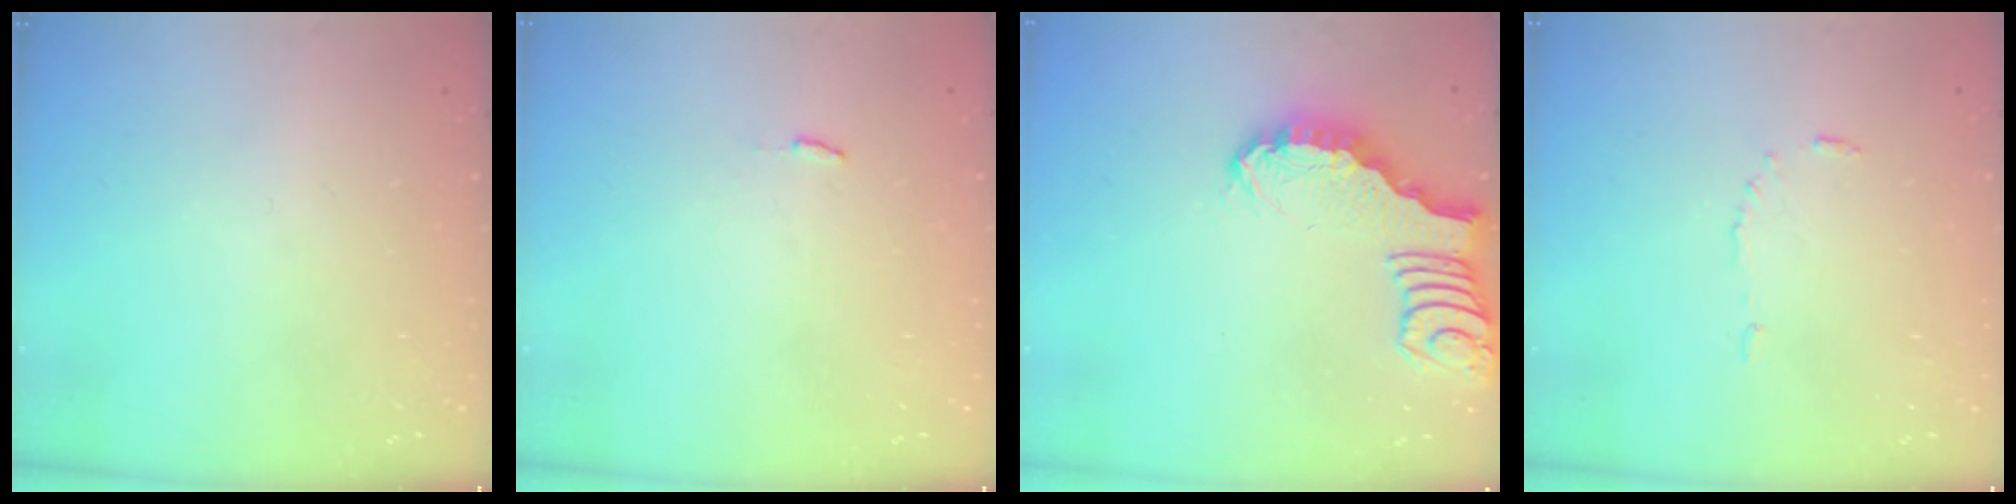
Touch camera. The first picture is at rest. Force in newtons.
{"total": 2.9, "press": 2.9, "slide": 0.3}
{"total": 2.0, "press": 2.0, "slide": 0.1}
{"total": 3.5, "press": 3.5, "slide": 0.3}